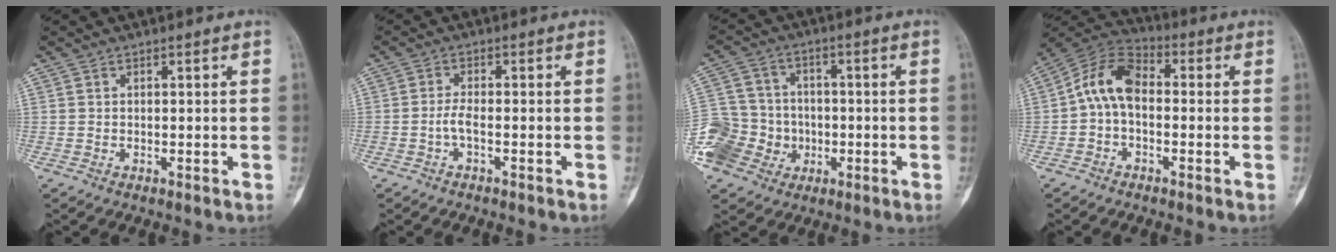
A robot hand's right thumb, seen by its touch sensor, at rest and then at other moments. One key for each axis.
{"total": 2.1, "fx": -0.8, "fy": 0.5, "fz": 1.8, "tx": -0.038, "ty": 0.003, "tz": -0.019}
{"total": 14.9, "fx": -4.4, "fy": 12.9, "fz": 5.9, "tx": -0.117, "ty": 0.032, "tz": -0.072}
{"total": 9.7, "fx": -0.4, "fy": 6.2, "fz": 7.5, "tx": -0.127, "ty": 0.033, "tz": -0.025}